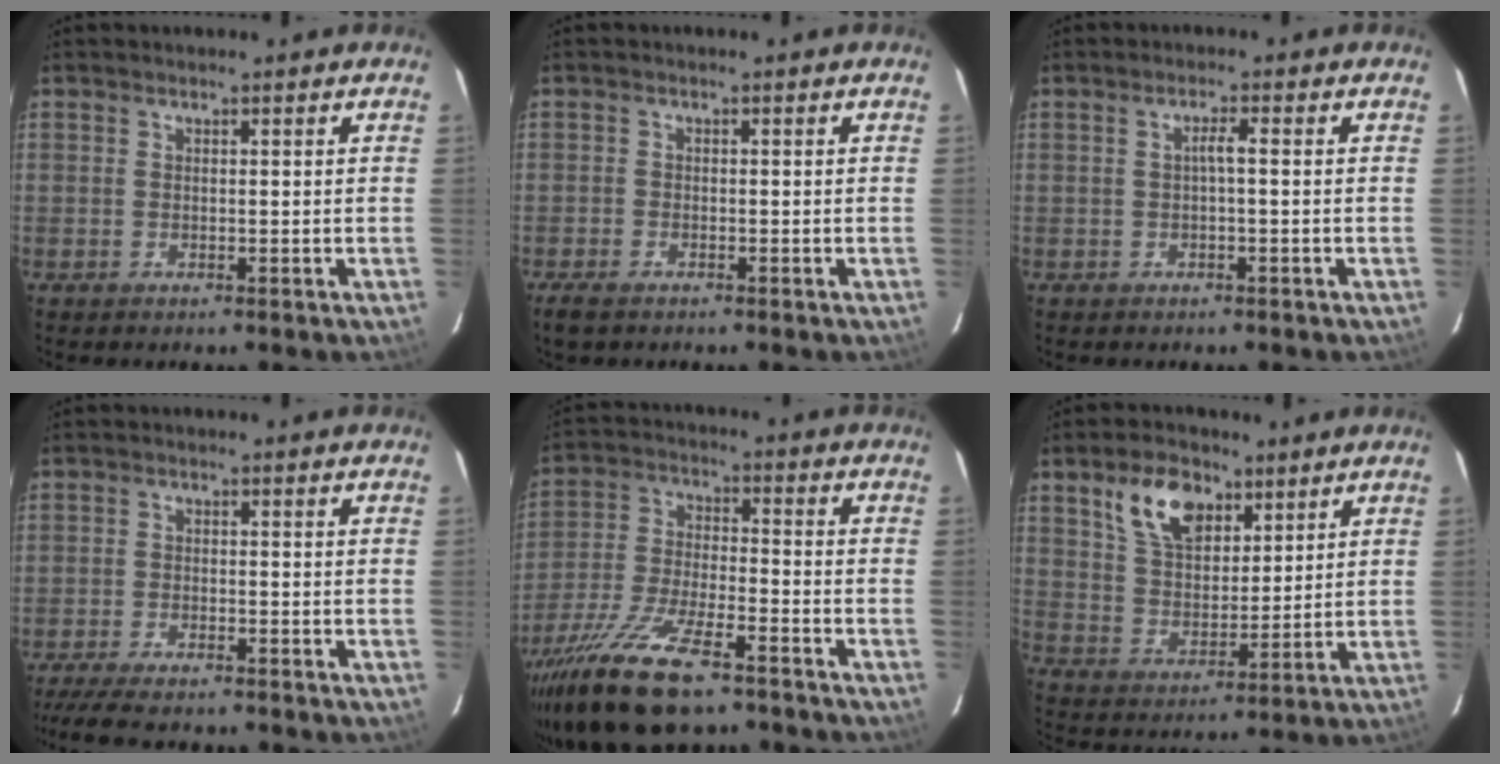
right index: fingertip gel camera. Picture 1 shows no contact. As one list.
[{"total": 3.2, "force": [-2.4, 1.4, 1.5], "torque": [-0.042, -0.010, -0.046]}, {"total": 1.6, "force": [-0.2, 0.0, 1.6], "torque": [-0.030, 0.006, -0.003]}, {"total": 9.6, "force": [-8.4, 1.7, 4.3], "torque": [-0.107, -0.026, -0.142]}, {"total": 19.0, "force": [-13.6, 6.0, 11.8], "torque": [-0.248, -0.047, -0.243]}, {"total": 11.1, "force": [6.1, 6.5, 6.7], "torque": [-0.125, 0.021, 0.118]}]